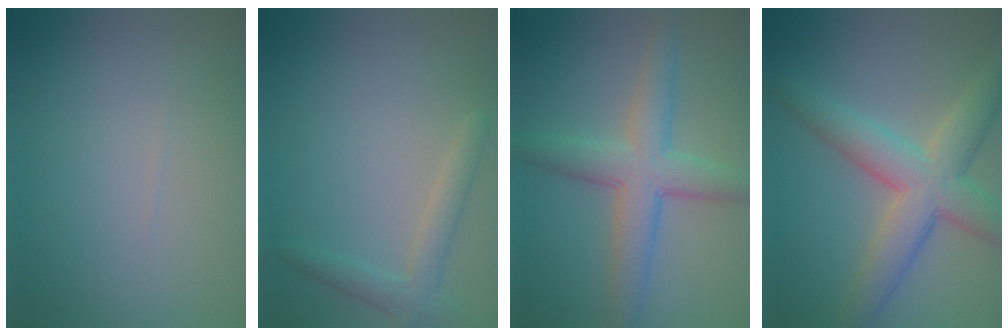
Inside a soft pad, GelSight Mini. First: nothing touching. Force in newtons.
{"total": 2.3, "press": 2.3, "slide": 0.2}
{"total": 5.2, "press": 5.2, "slide": 0.2}
{"total": 6.9, "press": 6.9, "slide": 0.1}